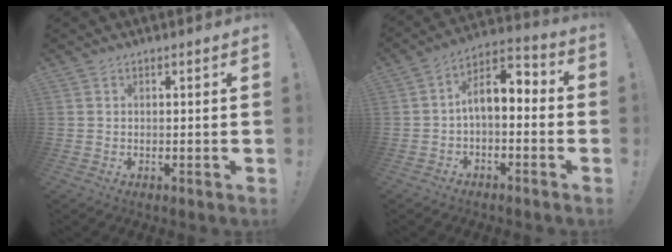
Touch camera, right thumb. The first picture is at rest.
{"total": 7.9, "force": [0.1, 4.4, 6.5], "torque": [-0.117, 0.006, 0.007]}